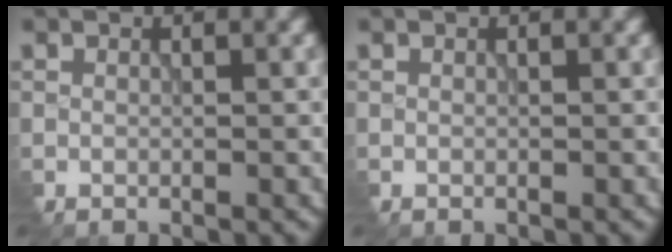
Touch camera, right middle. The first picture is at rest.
{"total": 0.0}